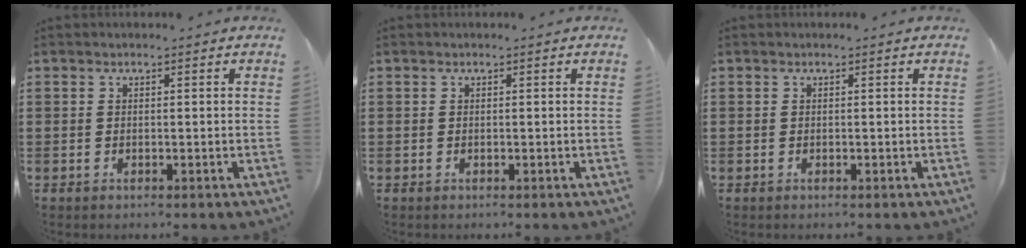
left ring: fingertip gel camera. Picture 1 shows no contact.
{"total": 0.0}
{"total": 0.0}